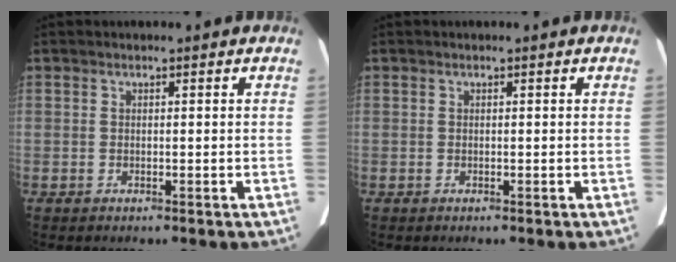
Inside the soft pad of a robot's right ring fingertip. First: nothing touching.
{"total": 0.0}